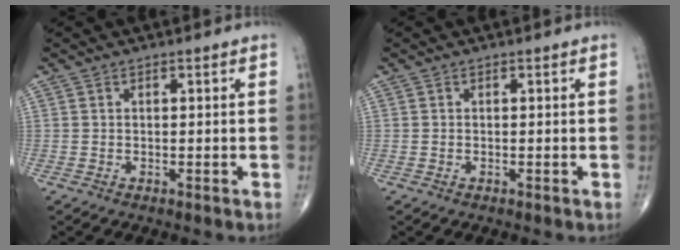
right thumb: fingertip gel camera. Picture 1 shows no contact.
{"total": 0.0}